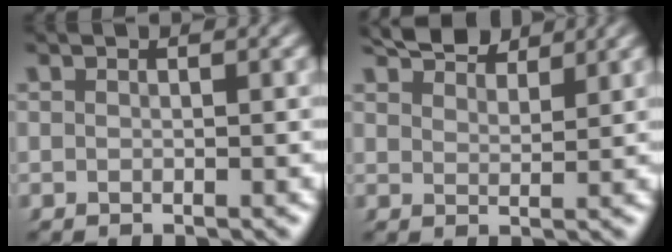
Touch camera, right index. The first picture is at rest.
{"total": 5.3, "force": [4.5, 1.7, 2.2], "torque": [-0.030, 0.006, 0.071]}